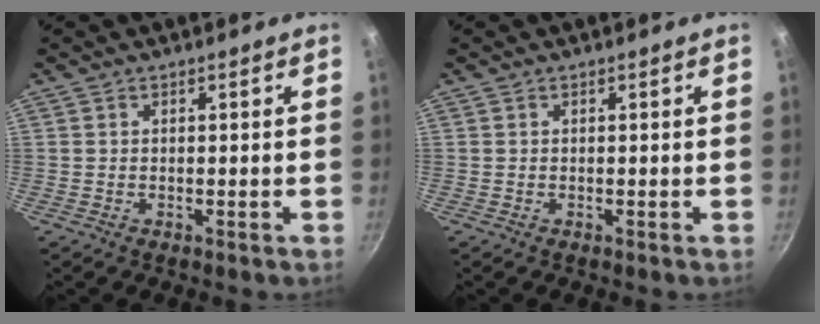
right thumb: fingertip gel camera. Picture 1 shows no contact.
{"total": 0.0}